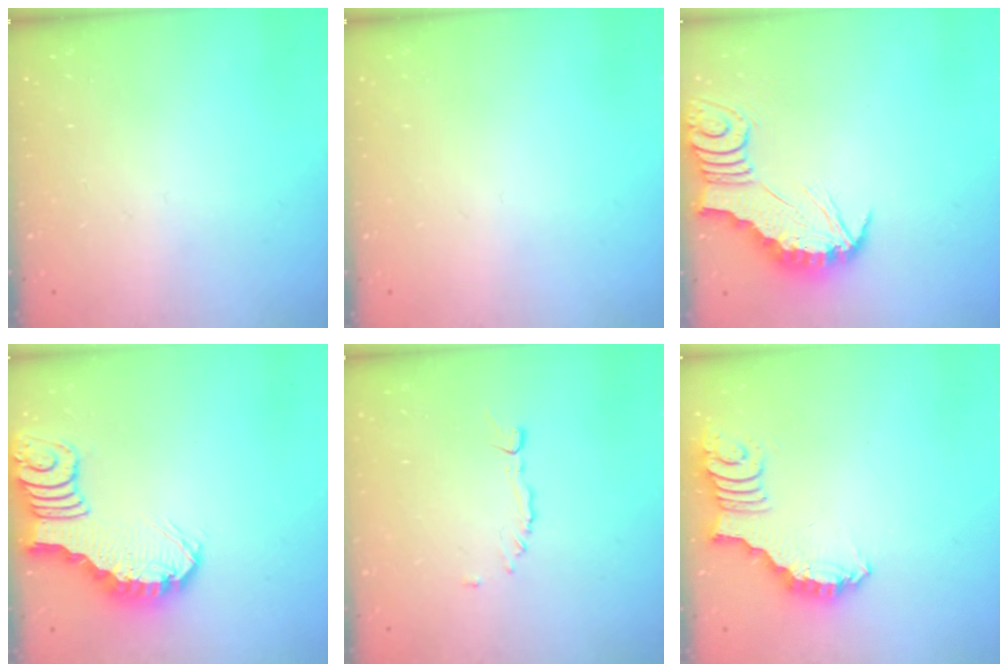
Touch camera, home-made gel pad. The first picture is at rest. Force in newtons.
{"total": 0.0}
{"total": 2.7, "press": 2.7, "slide": 0.3}
{"total": 3.0, "press": 3.0, "slide": 0.3}
{"total": 4.4, "press": 4.3, "slide": 0.8}
{"total": 2.7, "press": 2.7, "slide": 0.5}